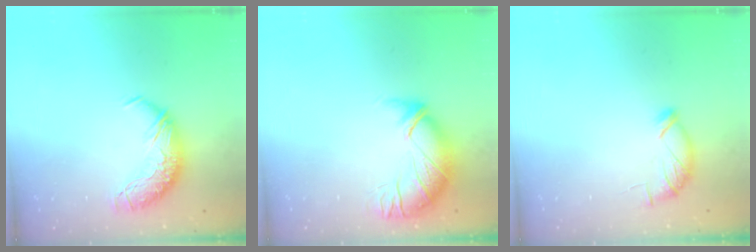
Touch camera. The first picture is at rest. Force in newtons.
{"total": 2.9, "press": 1.4, "slide": 2.5}
{"total": 6.0, "press": 6.0, "slide": 0.4}